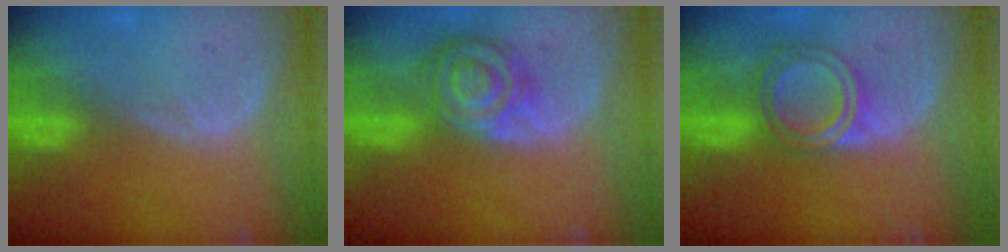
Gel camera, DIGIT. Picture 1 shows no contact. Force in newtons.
{"total": 8.4, "press": 7.2, "slide": 4.2}
{"total": 6.6, "press": 5.9, "slide": 3.0}